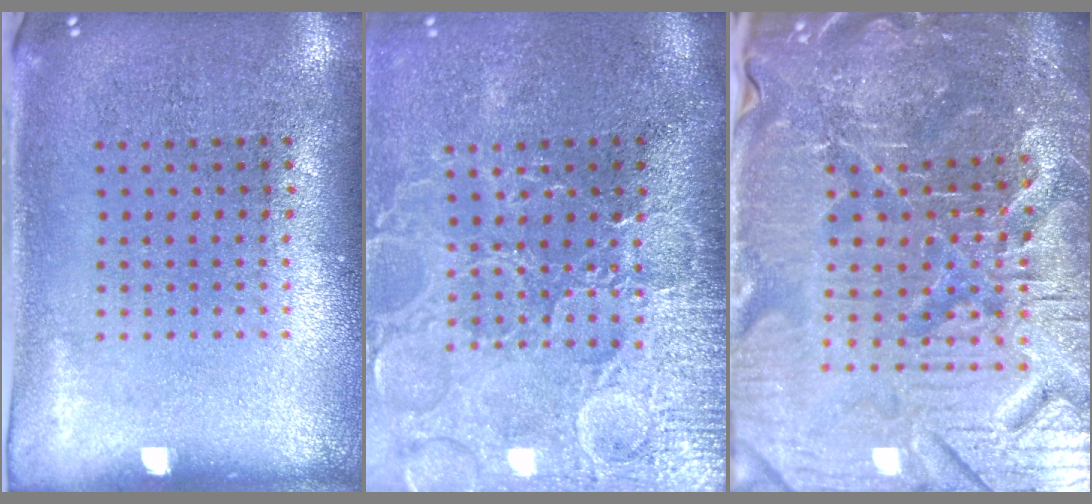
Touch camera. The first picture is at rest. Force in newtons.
{"total": 4.3, "press": 3.8, "slide": 1.9}
{"total": 6.0, "press": 5.5, "slide": 2.3}